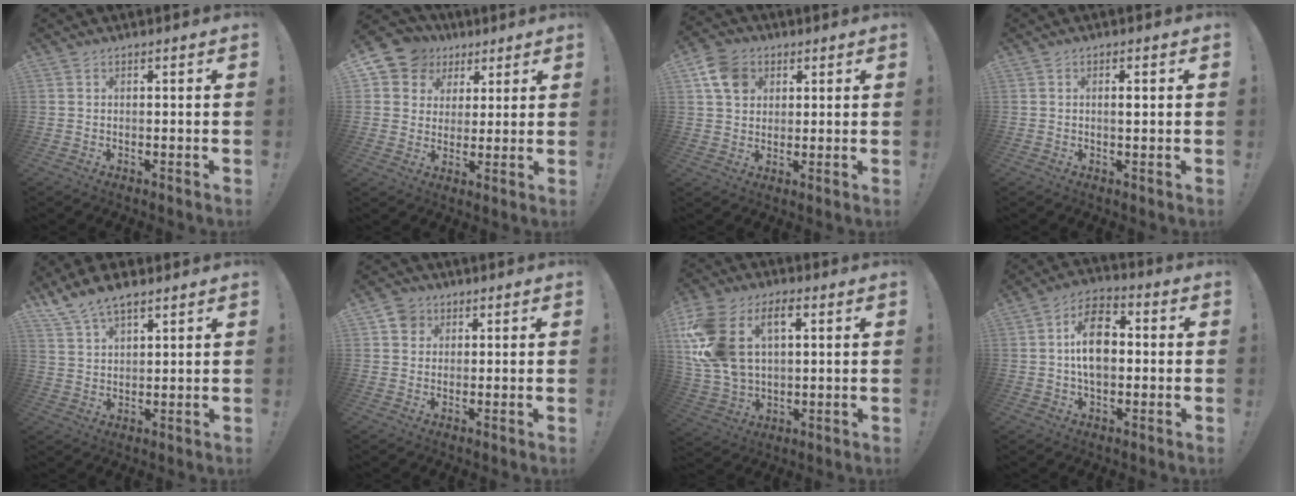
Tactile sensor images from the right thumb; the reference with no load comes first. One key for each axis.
{"total": 9.3, "fx": 4.3, "fy": 7.9, "fz": 2.0, "tx": -0.033, "ty": -0.027, "tz": 0.087}
{"total": 9.6, "fx": 4.0, "fy": 7.5, "fz": 4.5, "tx": -0.071, "ty": -0.007, "tz": 0.082}
{"total": 1.4, "fx": 0.3, "fy": 0.2, "fz": 1.4, "tx": -0.014, "ty": -0.005, "tz": 0.000}
{"total": 7.6, "fx": 5.9, "fy": 3.1, "fz": 3.8, "tx": -0.076, "ty": -0.025, "tz": 0.113}
{"total": 4.9, "fx": 2.0, "fy": 4.2, "fz": 1.3, "tx": -0.017, "ty": 0.000, "tz": 0.039}
{"total": 18.9, "fx": 6.1, "fy": 12.2, "fz": 13.0, "tx": -0.263, "ty": -0.018, "tz": 0.108}
{"total": 12.6, "fx": 0.4, "fy": 8.3, "fz": 9.5, "tx": -0.159, "ty": 0.011, "tz": 0.008}